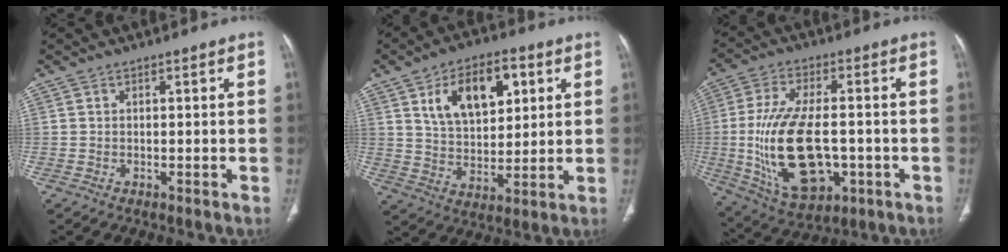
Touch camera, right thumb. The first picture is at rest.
{"total": 14.6, "force": [5.6, 8.4, 10.5], "torque": [-0.136, -0.013, 0.102]}
{"total": 19.3, "force": [-2.7, 10.0, 16.2], "torque": [-0.309, 0.001, -0.028]}